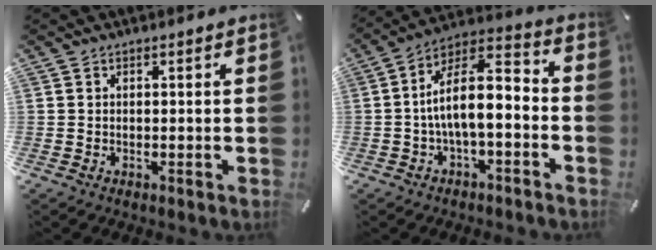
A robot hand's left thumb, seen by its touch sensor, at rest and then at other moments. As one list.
[{"total": 11.9, "force": [-1.7, 4.9, 10.7], "torque": [-0.201, -0.003, -0.034]}]